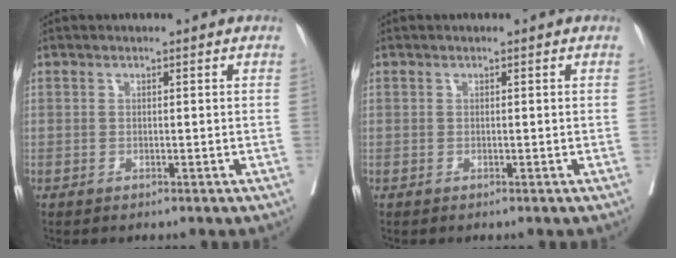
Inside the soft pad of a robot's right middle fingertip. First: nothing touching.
{"total": 0.0}